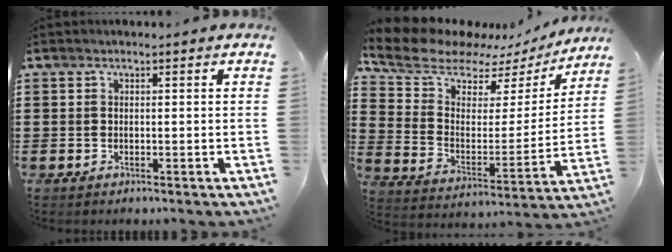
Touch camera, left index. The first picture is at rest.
{"total": 8.9, "force": [7.5, 3.9, 2.6], "torque": [-0.097, -0.041, 0.132]}